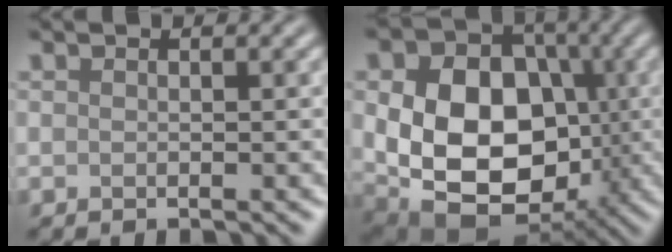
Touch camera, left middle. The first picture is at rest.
{"total": 15.2, "force": [-0.8, 11.5, 10.0], "torque": [-0.151, -0.008, -0.015]}